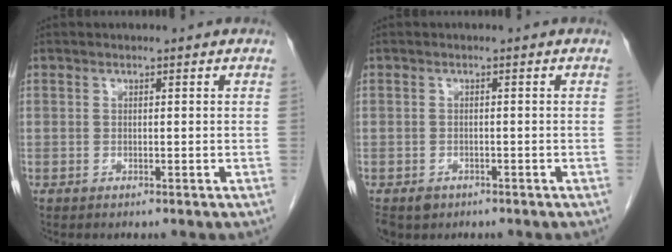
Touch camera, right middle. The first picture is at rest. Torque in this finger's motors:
{"motor_torque": [-0.01, 0.04, 0.00, 0.00]}